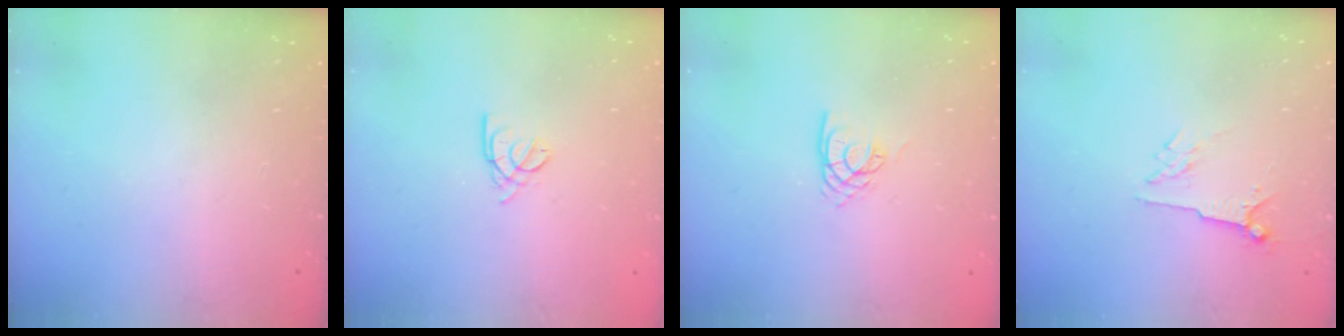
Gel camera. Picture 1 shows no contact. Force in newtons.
{"total": 2.2, "press": 2.1, "slide": 0.5}
{"total": 4.2, "press": 4.2, "slide": 0.0}
{"total": 4.1, "press": 4.0, "slide": 0.5}